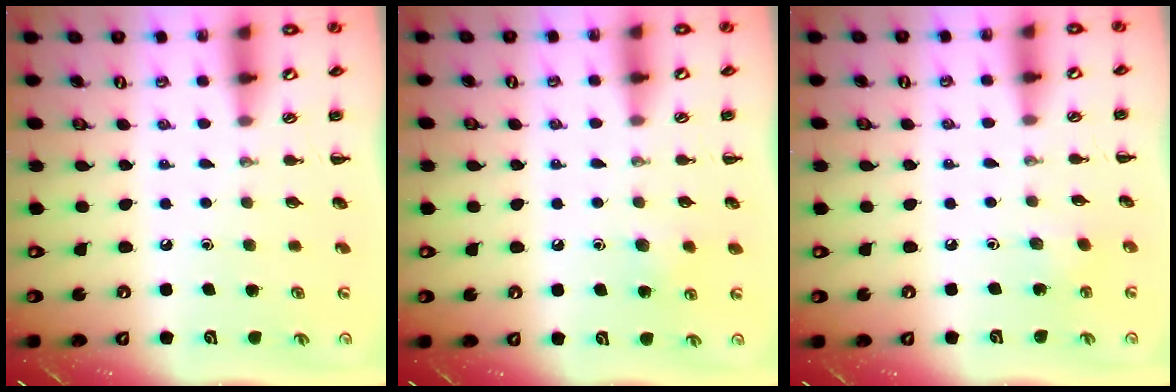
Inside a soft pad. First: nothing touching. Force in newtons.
{"total": 5.4, "press": 5.2, "slide": 1.6}
{"total": 2.6, "press": 2.5, "slide": 0.7}